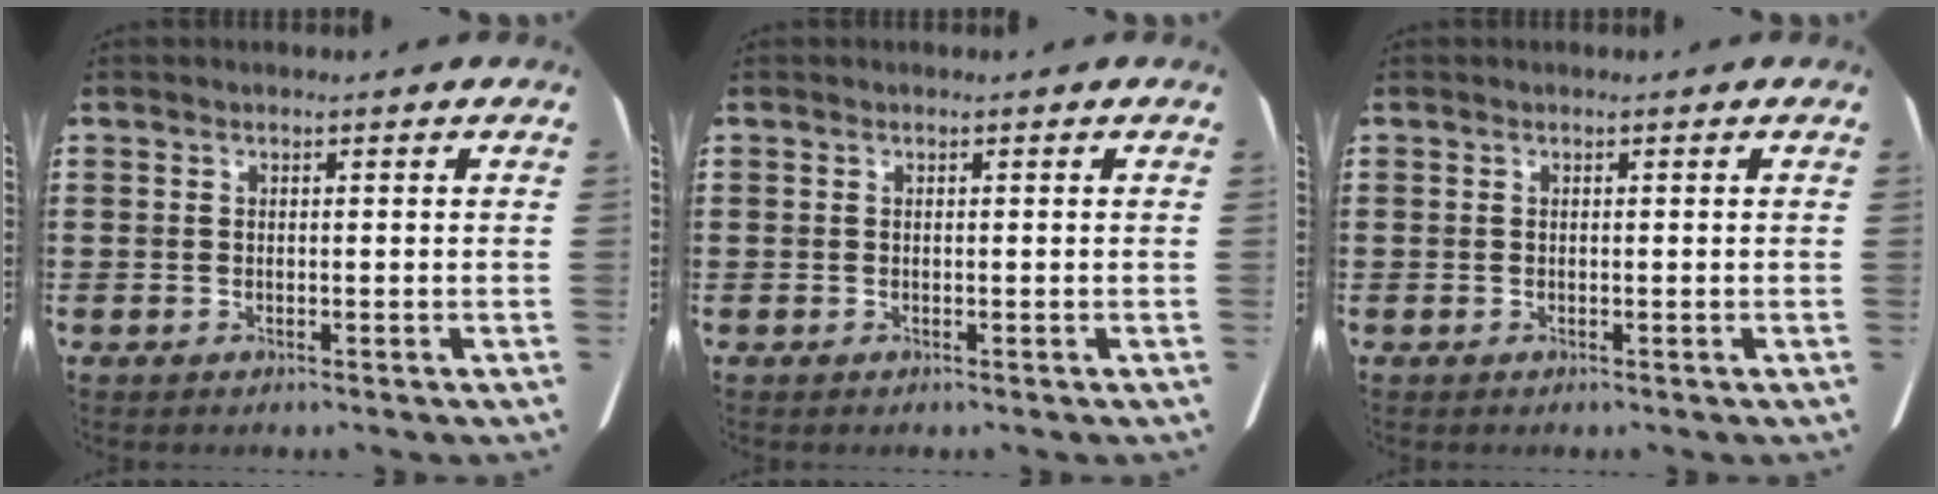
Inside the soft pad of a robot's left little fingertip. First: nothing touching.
{"total": 0.0}
{"total": 0.0}